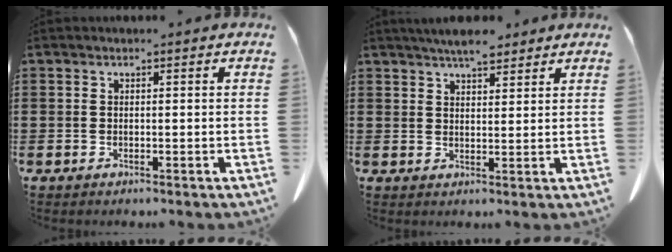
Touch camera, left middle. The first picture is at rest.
{"total": 4.9, "force": [4.4, 1.2, 1.9], "torque": [-0.046, -0.005, 0.081]}